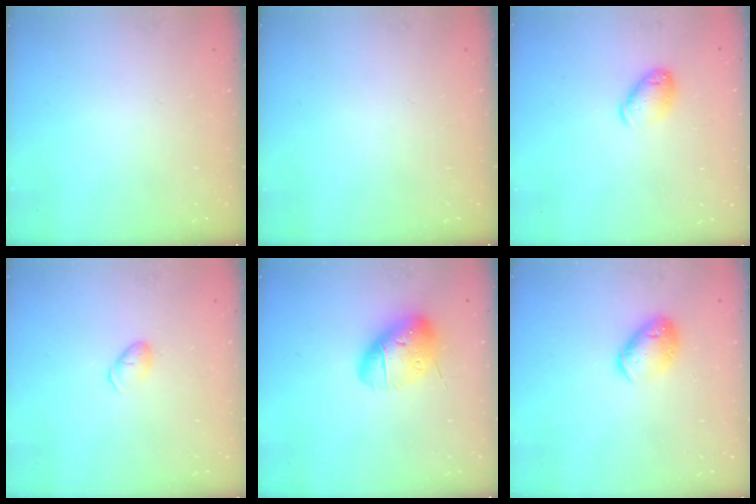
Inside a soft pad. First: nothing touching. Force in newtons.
{"total": 0.0}
{"total": 9.6, "press": 9.4, "slide": 1.5}
{"total": 6.2, "press": 6.2, "slide": 0.9}
{"total": 14.1, "press": 13.9, "slide": 2.6}
{"total": 10.7, "press": 10.6, "slide": 1.5}